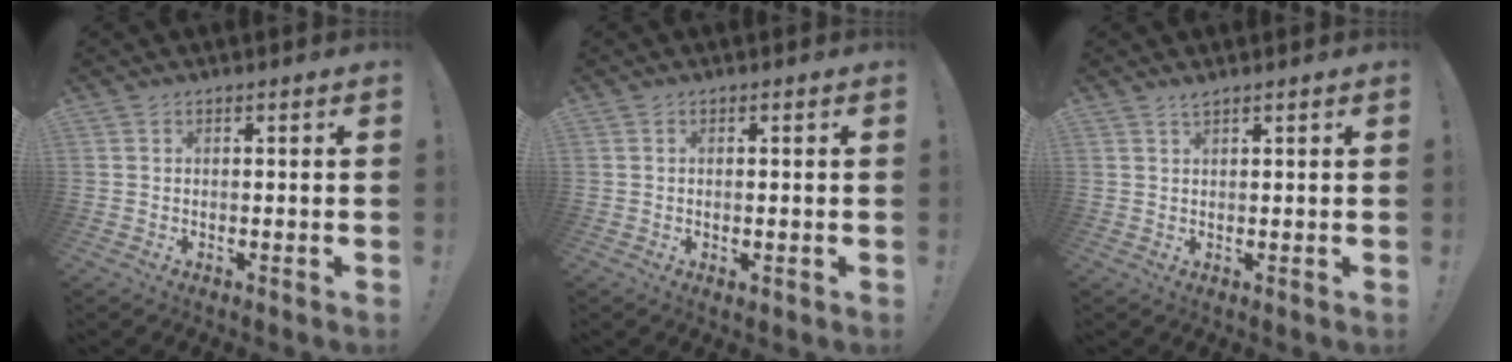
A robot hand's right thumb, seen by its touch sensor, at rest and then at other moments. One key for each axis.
{"total": 0.9, "fx": 0.5, "fy": 0.3, "fz": 0.7, "tx": -0.010, "ty": 0.000, "tz": 0.008}
{"total": 1.2, "fx": 1.0, "fy": 0.0, "fz": 0.6, "tx": -0.013, "ty": -0.001, "tz": 0.017}